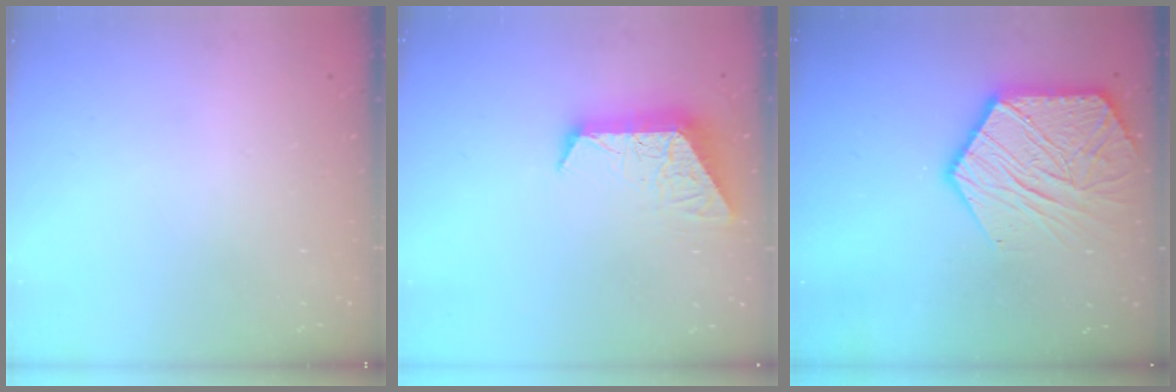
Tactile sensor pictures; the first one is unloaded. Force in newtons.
{"total": 10.4, "press": 10.3, "slide": 1.0}
{"total": 16.8, "press": 16.8, "slide": 1.3}